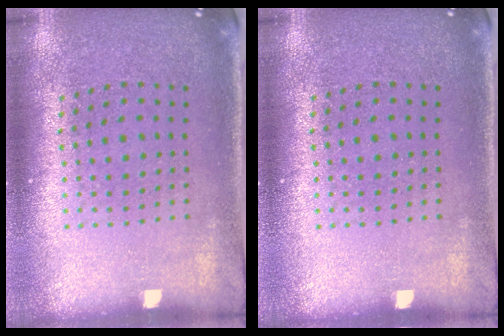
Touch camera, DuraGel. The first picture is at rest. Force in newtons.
{"total": 0.0}